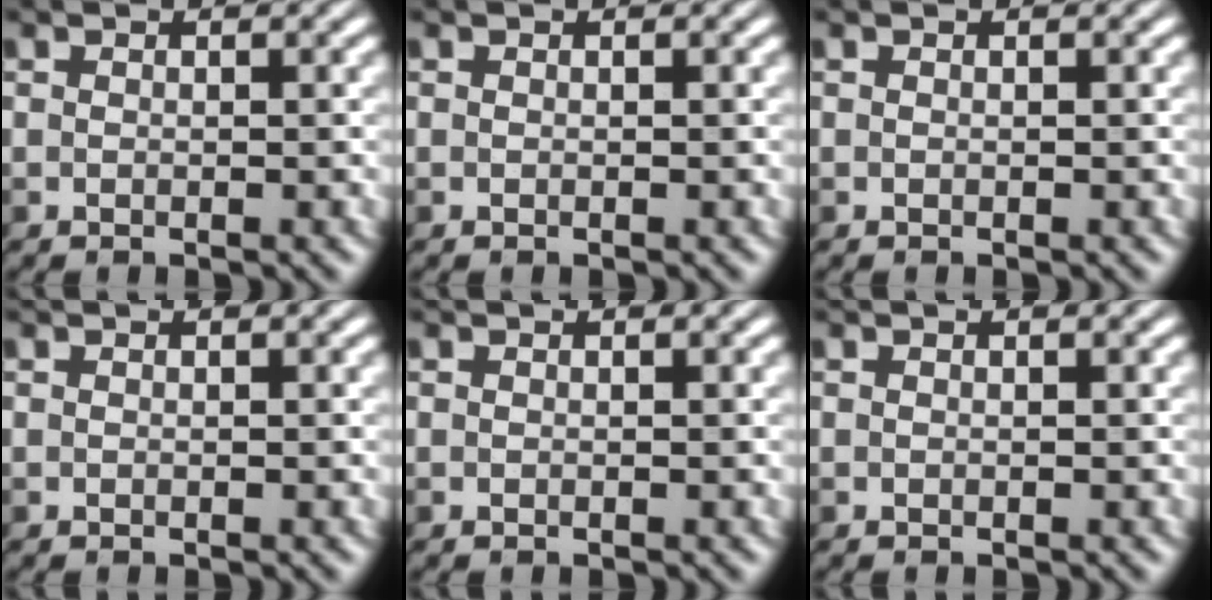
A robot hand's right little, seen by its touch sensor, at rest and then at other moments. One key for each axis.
{"total": 0.0}
{"total": 0.0}
{"total": 0.0}
{"total": 0.0}
{"total": 0.0}